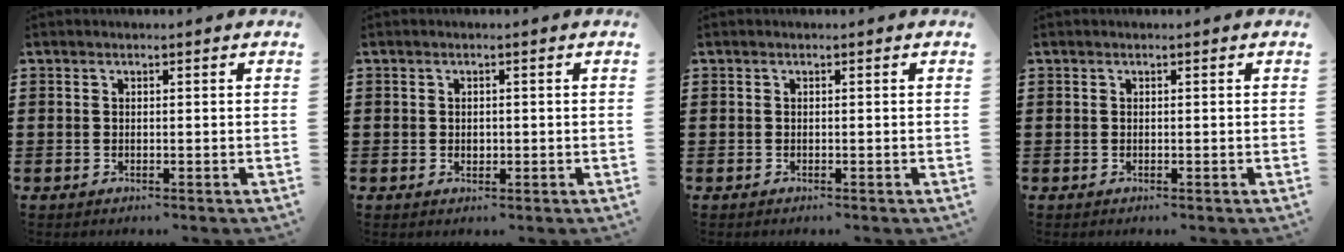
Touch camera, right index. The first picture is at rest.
{"total": 0.8, "force": [0.1, 0.7, 0.4], "torque": [-0.009, 0.005, 0.002]}
{"total": 0.0}
{"total": 0.0}